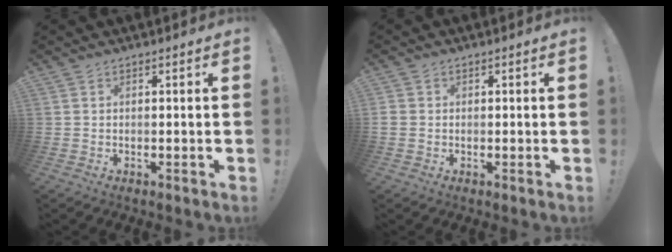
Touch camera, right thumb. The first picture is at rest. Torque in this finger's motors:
{"motor_torque": [0.04, -0.23, 0.18, -0.07, 0.03]}